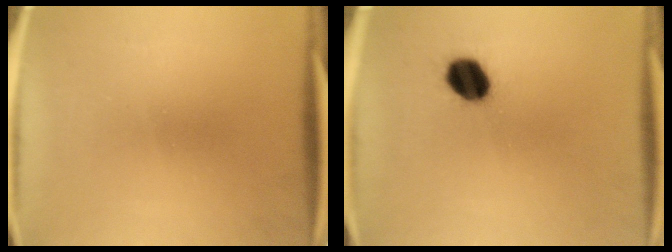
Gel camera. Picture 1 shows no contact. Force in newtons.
{"total": 7.6}